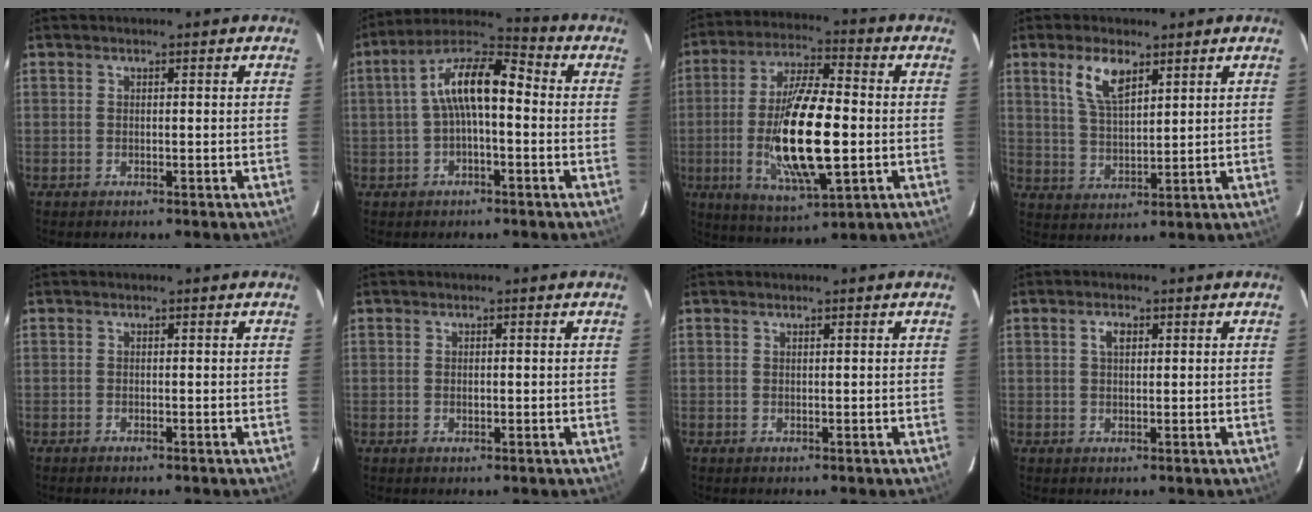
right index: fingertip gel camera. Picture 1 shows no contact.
{"total": 10.7, "force": [-0.2, 3.8, 9.9], "torque": [-0.191, 0.029, -0.009]}
{"total": 18.1, "force": [-2.6, 5.0, 17.2], "torque": [-0.335, -0.012, -0.044]}
{"total": 7.5, "force": [4.2, 3.2, 5.3], "torque": [-0.104, 0.007, 0.085]}
{"total": 0.5, "force": [-0.5, 0.1, 0.2], "torque": [-0.003, -0.001, -0.010]}
{"total": 1.0, "force": [0.0, 0.7, 0.7], "torque": [-0.012, 0.002, 0.001]}
{"total": 0.0}
{"total": 2.3, "force": [0.8, 1.3, 1.7], "torque": [-0.031, 0.007, 0.013]}